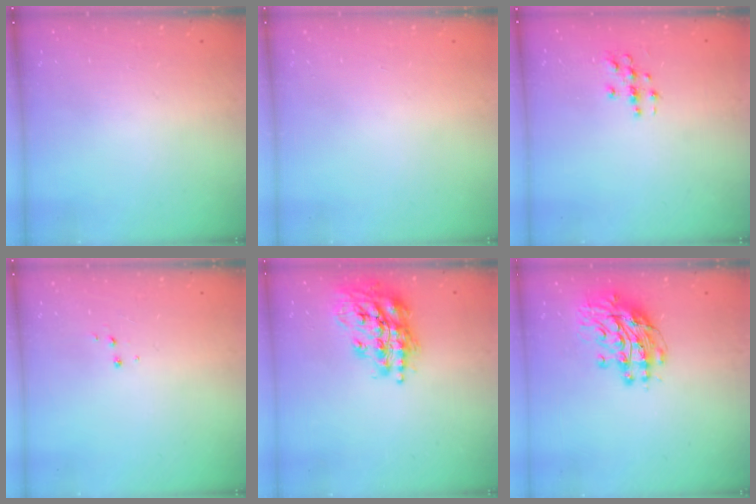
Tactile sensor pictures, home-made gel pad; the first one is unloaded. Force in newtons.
{"total": 0.0}
{"total": 3.1, "press": 3.0, "slide": 0.3}
{"total": 3.9, "press": 3.9, "slide": 0.5}
{"total": 17.7, "press": 17.6, "slide": 1.5}
{"total": 12.2, "press": 12.1, "slide": 1.1}